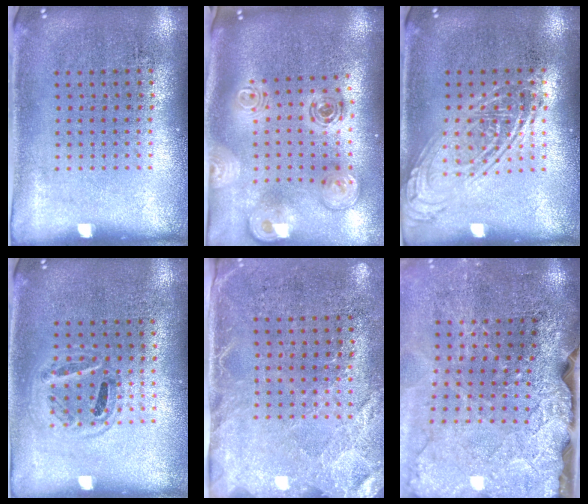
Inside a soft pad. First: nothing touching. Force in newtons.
{"total": 2.3, "press": 1.8, "slide": 1.4}
{"total": 1.8, "press": 1.8, "slide": 0.1}
{"total": 0.9, "press": 0.9, "slide": 0.3}
{"total": 2.7, "press": 2.3, "slide": 1.5}
{"total": 4.0, "press": 3.3, "slide": 2.3}